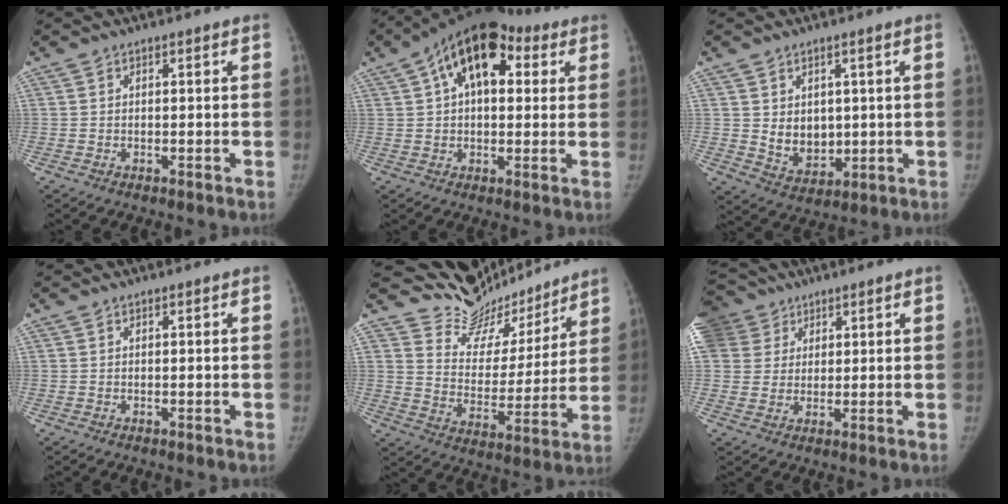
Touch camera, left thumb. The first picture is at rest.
{"total": 16.1, "force": [5.8, 9.3, 11.8], "torque": [-0.156, 0.025, 0.080]}
{"total": 6.7, "force": [0.8, 5.2, 4.2], "torque": [-0.034, -0.018, 0.034]}
{"total": 0.0}
{"total": 17.1, "force": [15.9, 6.2, 1.6], "torque": [0.020, -0.109, 0.245]}
{"total": 14.7, "force": [6.9, 11.9, 5.0], "torque": [-0.122, 0.029, 0.137]}